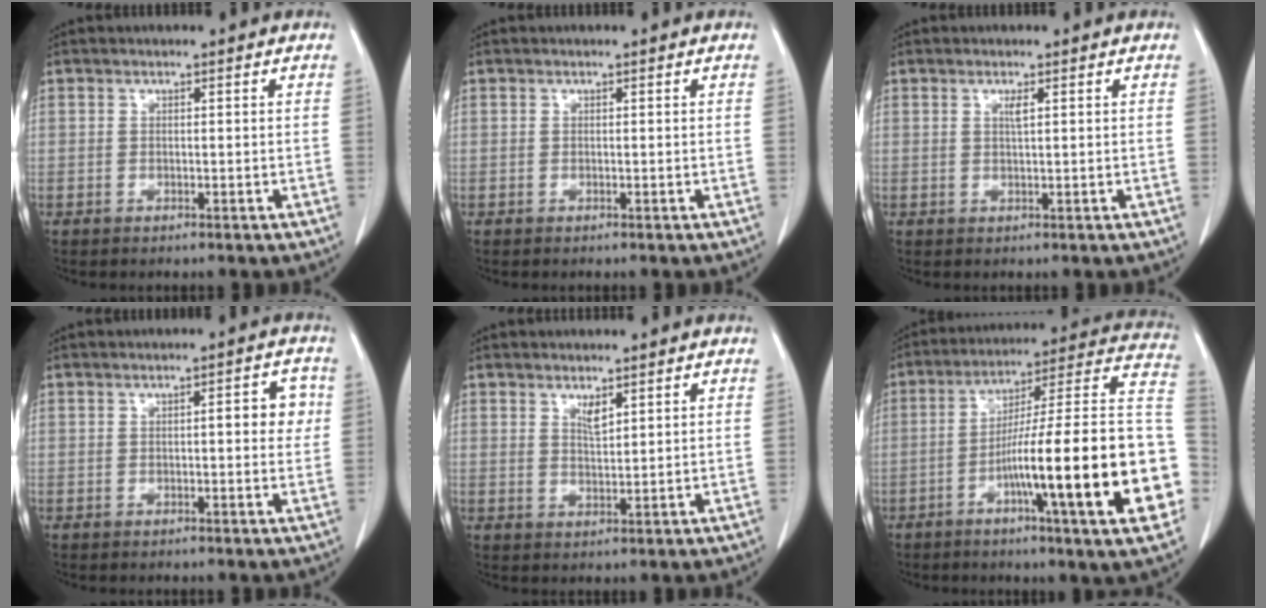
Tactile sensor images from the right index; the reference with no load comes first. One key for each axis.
{"total": 0.0}
{"total": 1.1, "fx": 0.5, "fy": 0.0, "fz": 1.0, "tx": -0.022, "ty": -0.002, "tz": 0.009}
{"total": 3.6, "fx": 0.4, "fy": 1.2, "fz": 3.4, "tx": -0.038, "ty": 0.008, "tz": 0.001}
{"total": 2.2, "fx": 1.5, "fy": 0.5, "fz": 1.5, "tx": -0.032, "ty": -0.005, "tz": 0.031}
{"total": 25.4, "fx": -6.6, "fy": 0.8, "fz": 24.5, "tx": -0.267, "ty": 0.012, "tz": -0.104}